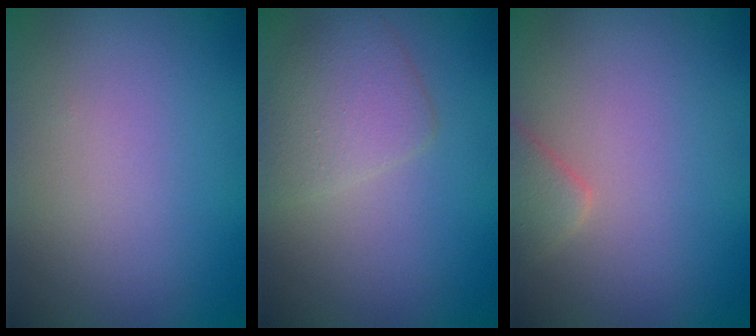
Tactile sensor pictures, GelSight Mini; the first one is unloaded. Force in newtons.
{"total": 2.9, "press": 2.9, "slide": 0.2}
{"total": 1.6, "press": 1.6, "slide": 0.1}